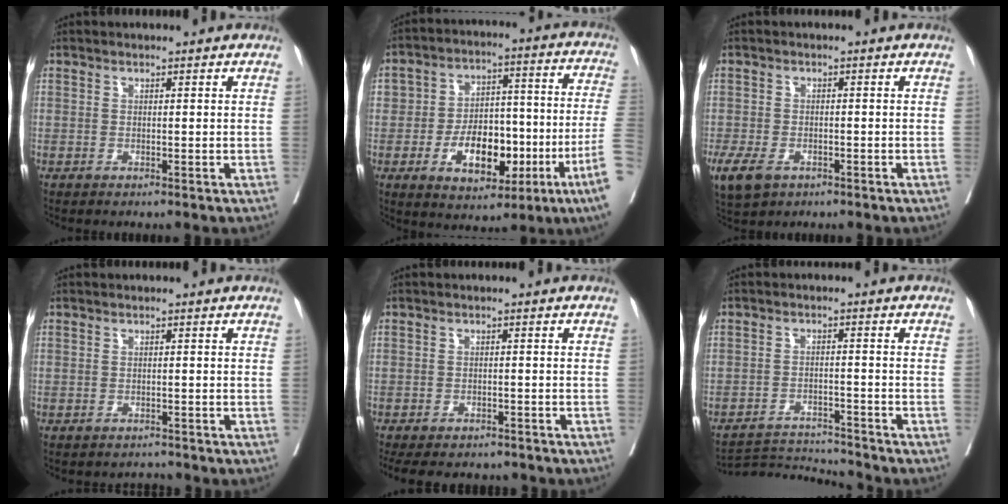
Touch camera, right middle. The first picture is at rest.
{"total": 18.8, "force": [-5.6, 4.9, 17.3], "torque": [-0.262, 0.020, -0.076]}
{"total": 8.0, "force": [-4.5, 4.8, 4.5], "torque": [-0.107, -0.008, -0.069]}
{"total": 1.1, "force": [-1.1, 0.2, -0.3], "torque": [0.003, -0.005, -0.016]}
{"total": 12.0, "force": [-10.6, 3.7, 4.3], "torque": [-0.080, -0.004, -0.133]}
{"total": 6.8, "force": [-6.4, -1.7, -1.6], "torque": [0.026, -0.001, -0.116]}